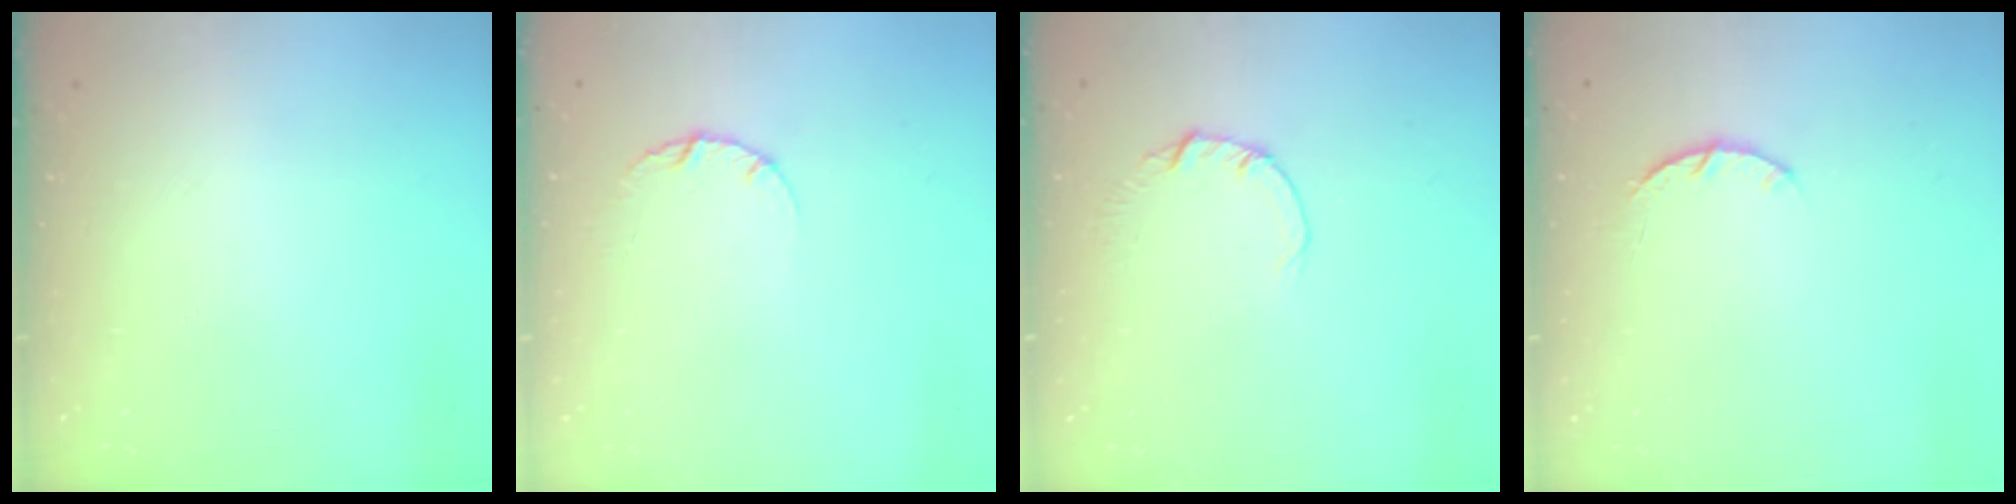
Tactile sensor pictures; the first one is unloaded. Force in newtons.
{"total": 2.5, "press": 2.5, "slide": 0.3}
{"total": 0.5, "press": 0.5, "slide": 0.1}
{"total": 3.0, "press": 2.9, "slide": 0.5}